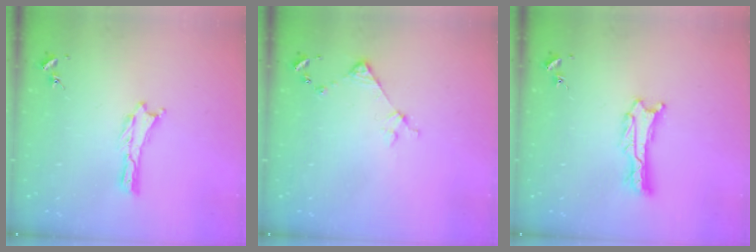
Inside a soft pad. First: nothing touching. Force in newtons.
{"total": 3.8, "press": 3.7, "slide": 0.3}
{"total": 1.1, "press": 1.1, "slide": 0.2}